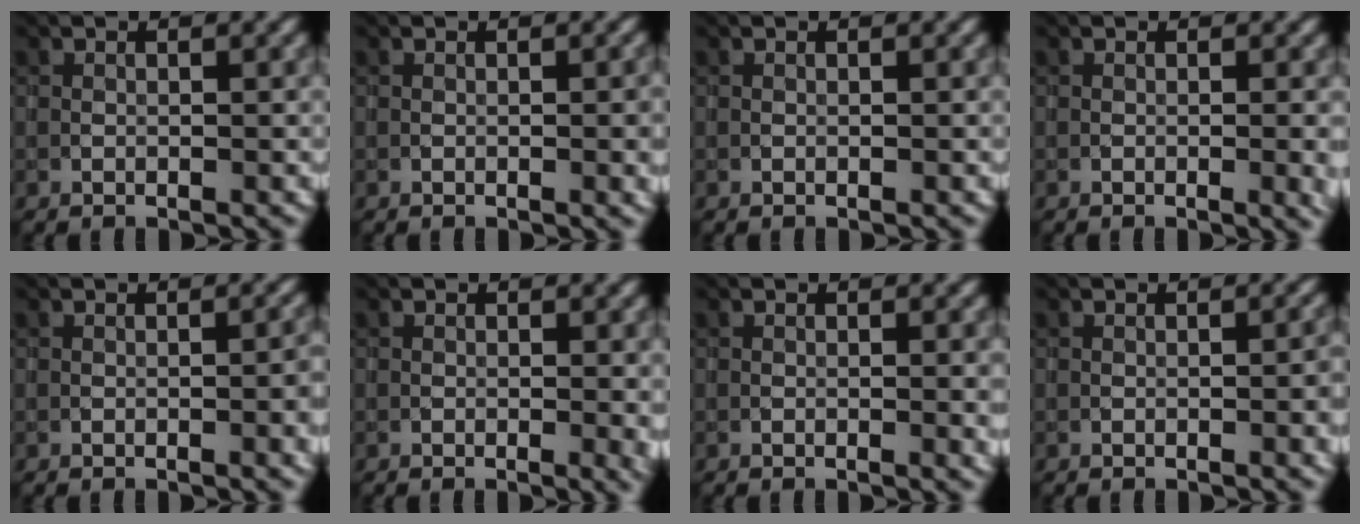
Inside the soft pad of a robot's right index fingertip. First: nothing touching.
{"total": 1.8, "force": [-0.4, 0.6, 1.6], "torque": [-0.024, -0.005, -0.003]}
{"total": 0.0}
{"total": 2.3, "force": [-0.6, 0.7, 2.1], "torque": [-0.030, -0.007, -0.003]}
{"total": 2.9, "force": [-1.0, 1.0, 2.5], "torque": [-0.034, -0.002, -0.009]}
{"total": 1.8, "force": [-0.4, 0.7, 1.7], "torque": [-0.024, -0.007, -0.003]}
{"total": 1.4, "force": [-0.1, 0.5, 1.3], "torque": [-0.020, -0.007, 0.002]}
{"total": 2.5, "force": [-0.9, 0.9, 2.2], "torque": [-0.029, -0.002, -0.007]}